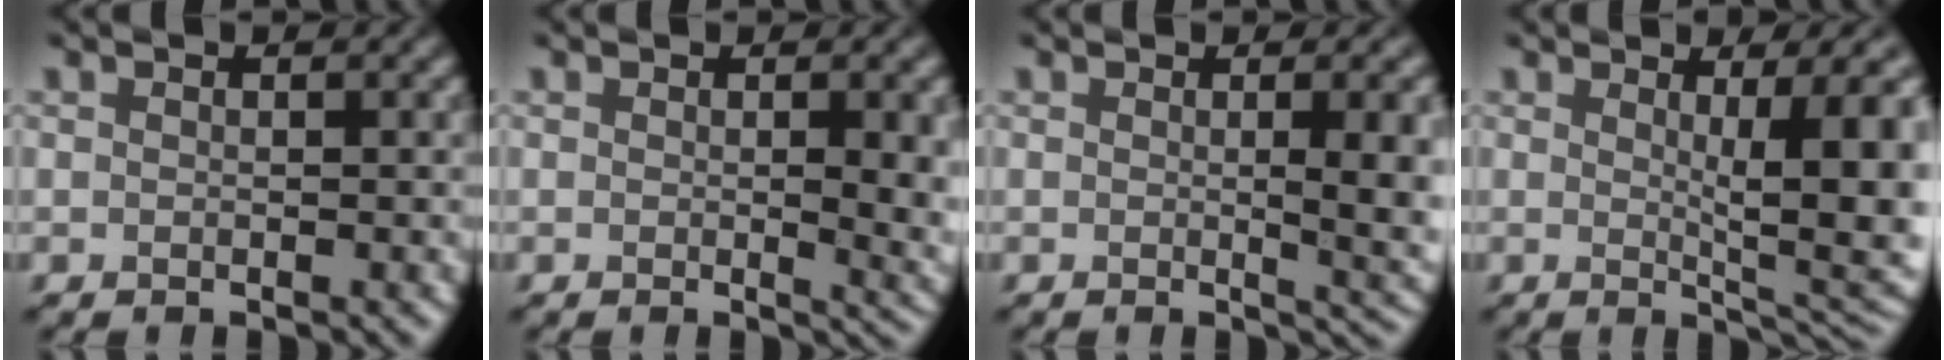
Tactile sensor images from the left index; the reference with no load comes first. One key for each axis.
{"total": 4.2, "fx": 0.2, "fy": 1.3, "fz": 4.1, "tx": -0.046, "ty": -0.005, "tz": 0.004}
{"total": 6.0, "fx": 0.2, "fy": 1.8, "fz": 5.7, "tx": -0.059, "ty": -0.006, "tz": 0.006}
{"total": 7.8, "fx": 1.3, "fy": 2.0, "fz": 7.5, "tx": -0.090, "ty": -0.010, "tz": 0.022}